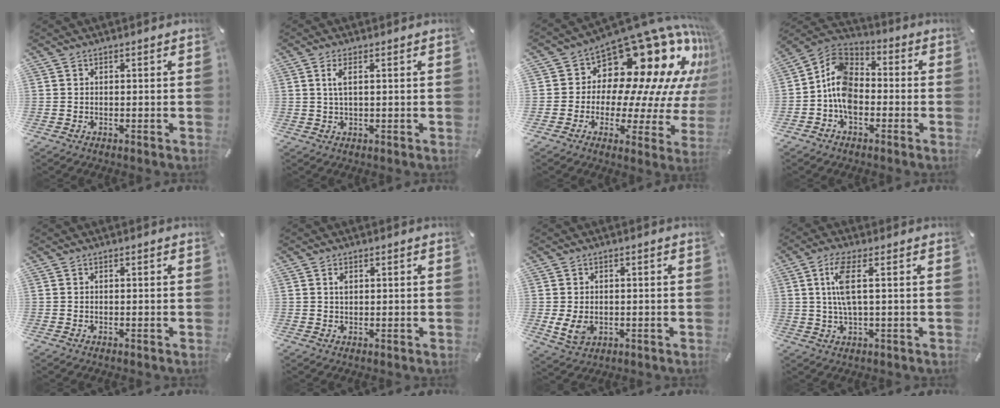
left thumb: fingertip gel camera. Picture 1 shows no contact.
{"total": 4.4, "force": [1.0, 1.1, 4.1], "torque": [-0.090, 0.000, 0.013]}
{"total": 19.9, "force": [13.1, 10.3, 10.9], "torque": [-0.142, -0.132, 0.226]}
{"total": 10.2, "force": [-3.8, 7.1, 6.4], "torque": [-0.149, 0.010, -0.077]}
{"total": 0.0}
{"total": 1.3, "force": [0.5, 0.8, 1.0], "torque": [-0.014, -0.001, 0.006]}
{"total": 5.0, "force": [-0.4, 3.9, 3.1], "torque": [-0.067, -0.003, -0.009]}
{"total": 7.3, "force": [1.5, 2.0, 6.9], "torque": [-0.150, -0.001, 0.020]}